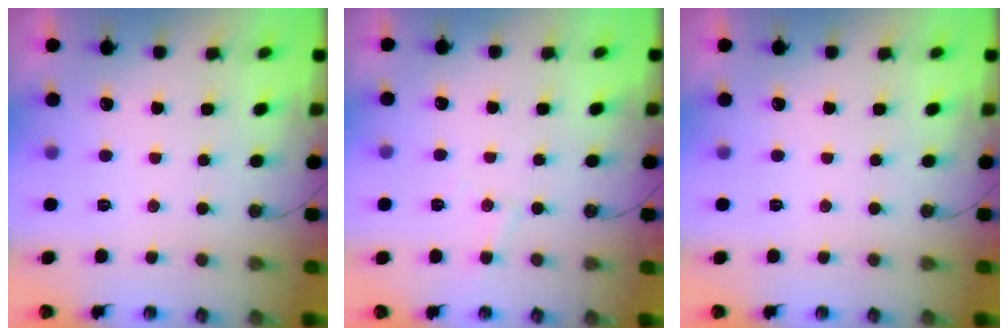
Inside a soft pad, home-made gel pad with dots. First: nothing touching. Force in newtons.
{"total": 4.4, "press": 4.4, "slide": 0.6}
{"total": 0.0}